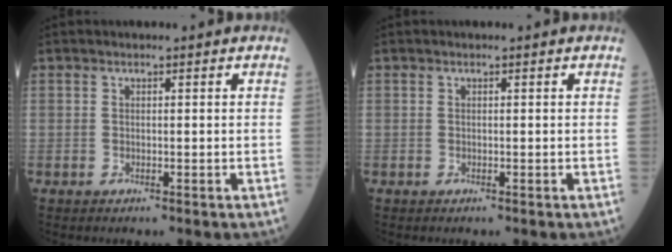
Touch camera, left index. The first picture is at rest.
{"total": 0.0}